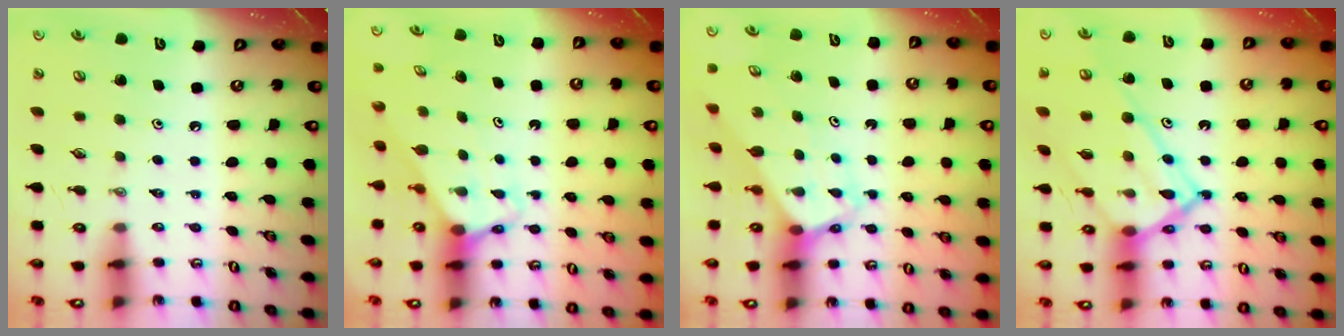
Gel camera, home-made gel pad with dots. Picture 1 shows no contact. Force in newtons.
{"total": 2.6, "press": 2.6, "slide": 0.1}
{"total": 3.6, "press": 3.6, "slide": 0.3}
{"total": 17.1, "press": 17.0, "slide": 1.7}